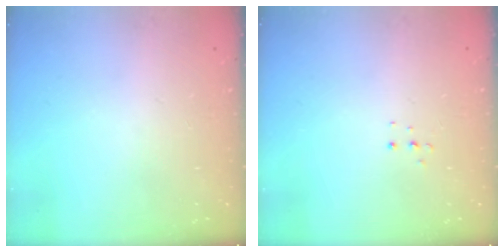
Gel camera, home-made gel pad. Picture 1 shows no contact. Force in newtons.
{"total": 3.4, "press": 3.3, "slide": 0.8}